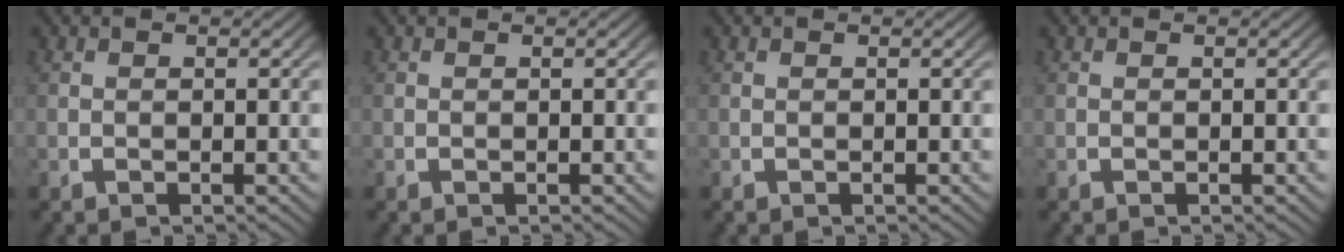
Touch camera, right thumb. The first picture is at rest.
{"total": 0.0}
{"total": 0.0}
{"total": 0.0}